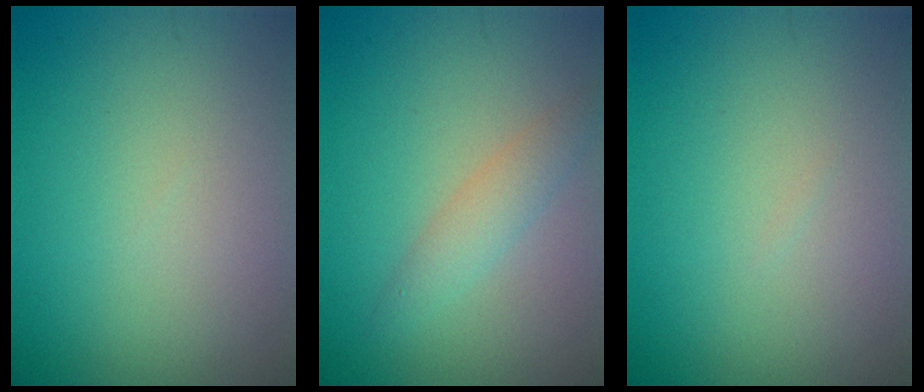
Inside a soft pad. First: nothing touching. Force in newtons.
{"total": 2.1, "press": 2.1, "slide": 0.1}
{"total": 0.0}